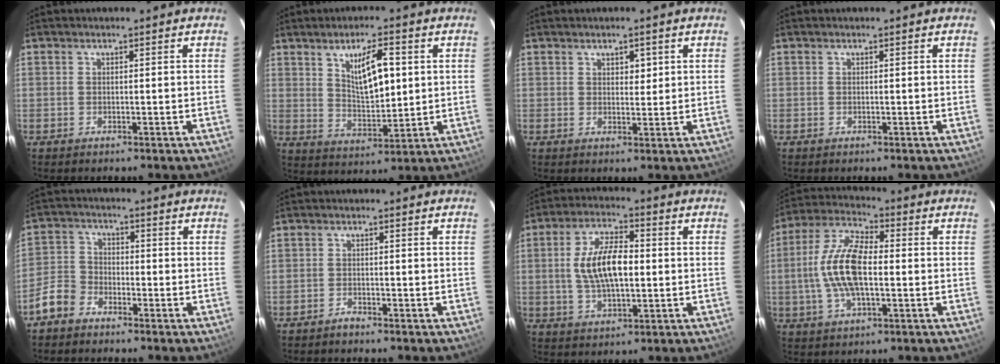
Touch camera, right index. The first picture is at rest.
{"total": 9.4, "force": [3.2, 3.2, 8.2], "torque": [-0.142, -0.001, 0.067]}
{"total": 2.6, "force": [1.3, 1.5, 1.7], "torque": [-0.020, 0.004, 0.021]}
{"total": 0.0}
{"total": 6.0, "force": [-4.2, 3.8, 1.8], "torque": [-0.043, 0.017, -0.089]}
{"total": 1.3, "force": [-1.3, 0.2, 0.1], "torque": [-0.006, 0.001, -0.025]}
{"total": 11.3, "force": [0.2, 5.1, 10.1], "torque": [-0.196, 0.010, 0.007]}
{"total": 13.2, "force": [-0.9, 5.5, 12.0], "torque": [-0.250, 0.011, -0.022]}